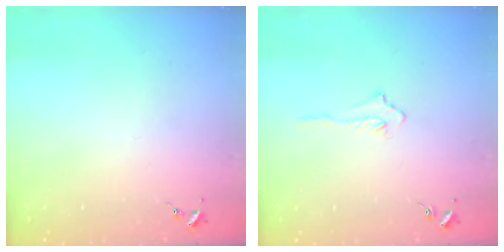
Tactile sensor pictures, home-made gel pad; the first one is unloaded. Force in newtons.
{"total": 3.4, "press": 3.4, "slide": 0.4}